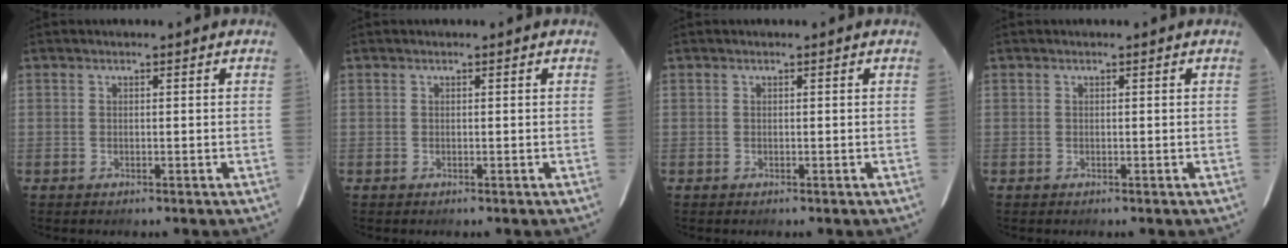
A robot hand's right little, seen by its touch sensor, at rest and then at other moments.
{"total": 0.0}
{"total": 0.0}
{"total": 0.0}